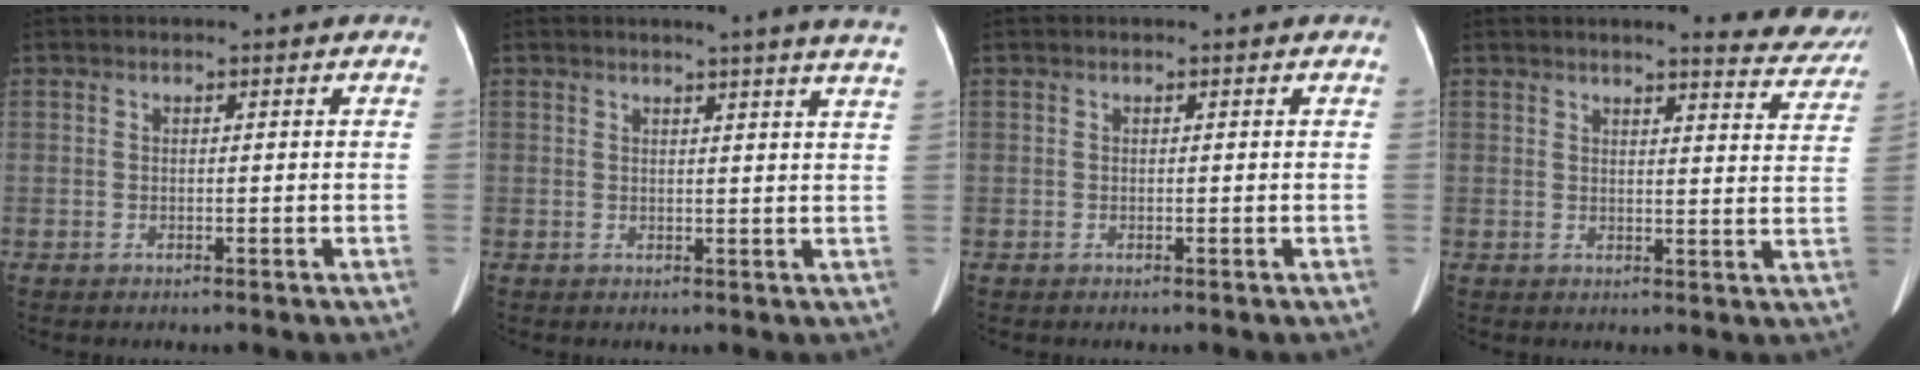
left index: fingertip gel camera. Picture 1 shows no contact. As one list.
[{"total": 8.6, "force": [7.6, -1.1, 3.9], "torque": [-0.042, -0.026, 0.064]}, {"total": 0.0}, {"total": 8.2, "force": [7.8, 0.8, 2.4], "torque": [-0.016, -0.027, 0.067]}]